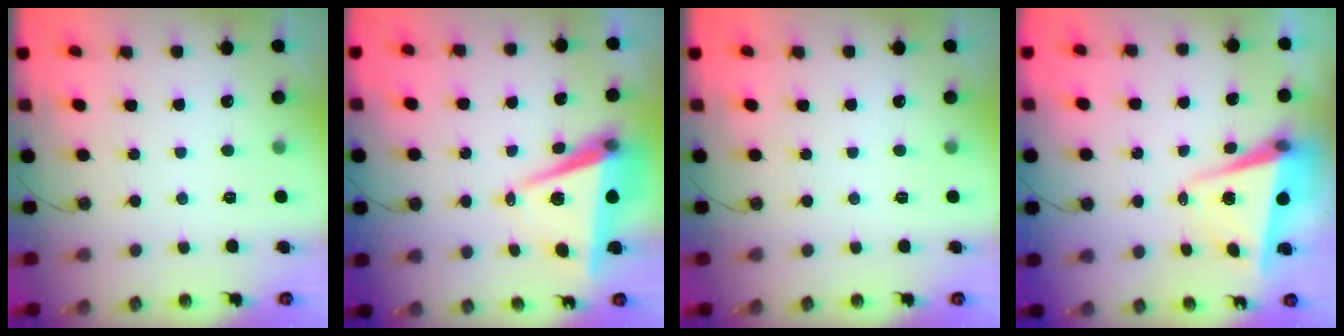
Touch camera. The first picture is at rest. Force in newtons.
{"total": 7.9, "press": 6.7, "slide": 4.2}
{"total": 0.0}
{"total": 5.3, "press": 4.9, "slide": 2.0}